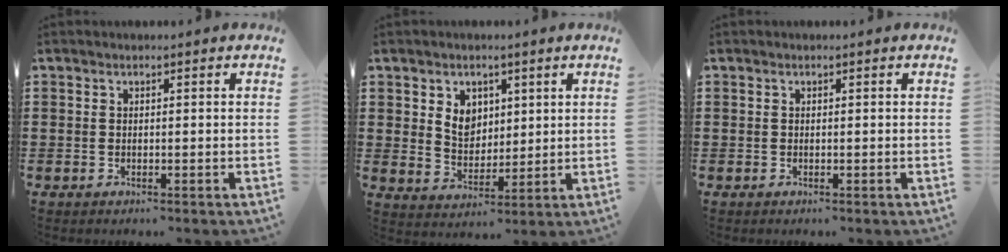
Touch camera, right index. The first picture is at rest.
{"total": 5.2, "force": [2.0, 4.2, 2.3], "torque": [-0.054, 0.011, 0.034]}
{"total": 0.0}